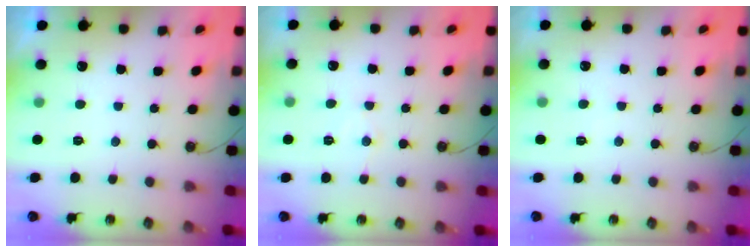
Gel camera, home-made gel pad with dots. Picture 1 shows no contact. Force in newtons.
{"total": 5.2, "press": 5.2, "slide": 0.5}
{"total": 2.1, "press": 2.0, "slide": 0.4}